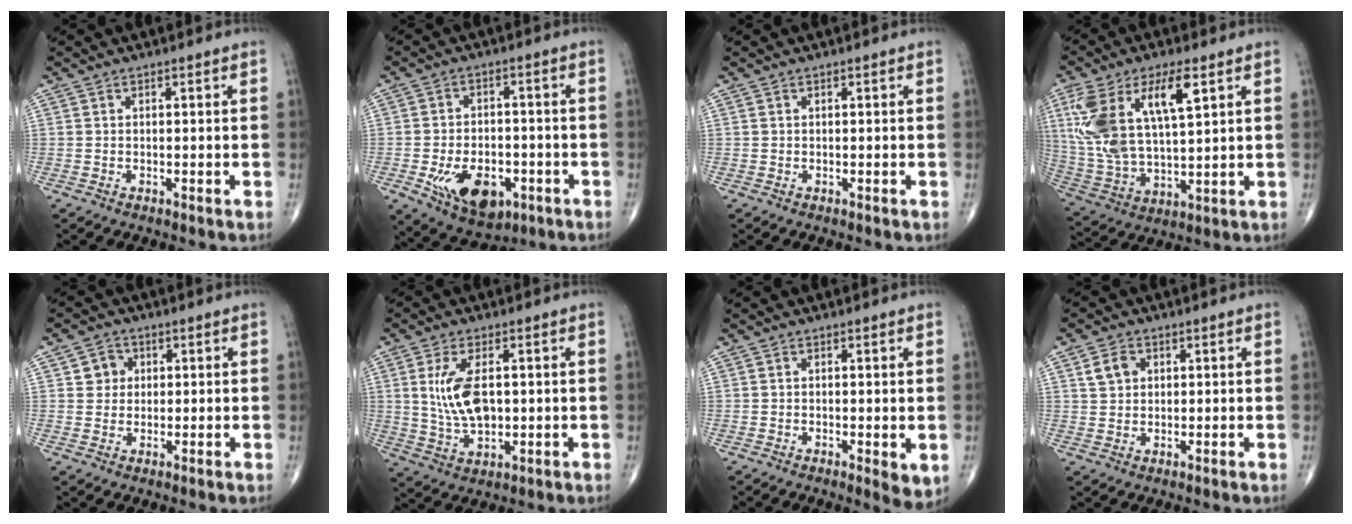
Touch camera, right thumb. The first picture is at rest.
{"total": 12.5, "force": [-4.6, 7.7, 8.8], "torque": [-0.120, 0.013, -0.060]}
{"total": 0.0}
{"total": 18.3, "force": [6.7, 7.8, 15.2], "torque": [-0.305, -0.012, 0.134]}
{"total": 3.9, "force": [0.9, 3.7, 0.9], "torque": [0.010, 0.002, 0.008]}
{"total": 9.5, "force": [1.3, 4.9, 8.0], "torque": [-0.156, -0.010, 0.033]}
{"total": 3.5, "force": [-0.5, 1.2, 3.2], "torque": [-0.047, -0.012, -0.010]}
{"total": 4.0, "force": [1.4, 3.2, 2.0], "torque": [-0.022, -0.001, 0.026]}